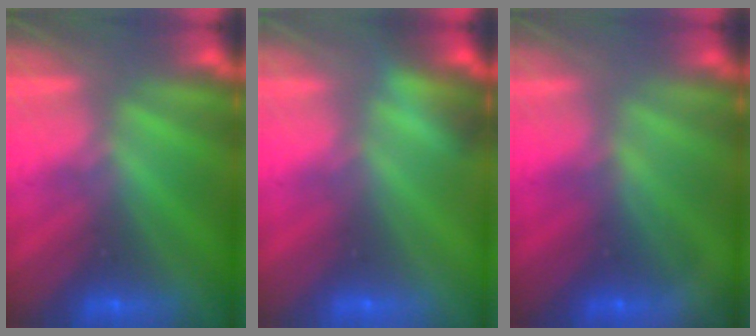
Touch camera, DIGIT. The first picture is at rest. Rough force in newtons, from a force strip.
{"total": 2.7}
{"total": 1.7}